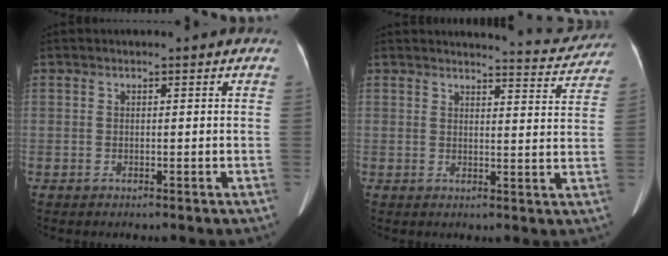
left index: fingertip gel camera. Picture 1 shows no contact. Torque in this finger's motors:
{"motor_torque": [0.15, -0.62, -0.12, -0.05]}